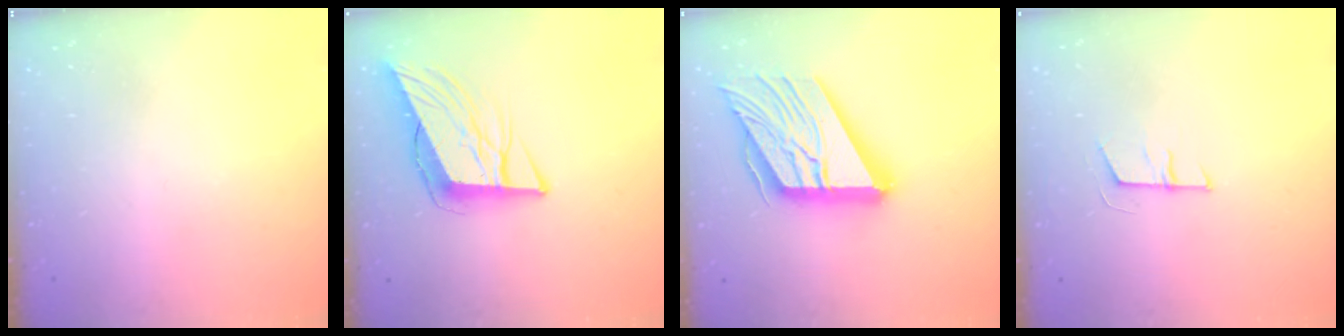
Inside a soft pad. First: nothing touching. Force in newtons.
{"total": 11.1, "press": 10.3, "slide": 4.0}
{"total": 23.2, "press": 23.0, "slide": 2.7}
{"total": 5.7, "press": 5.6, "slide": 1.0}